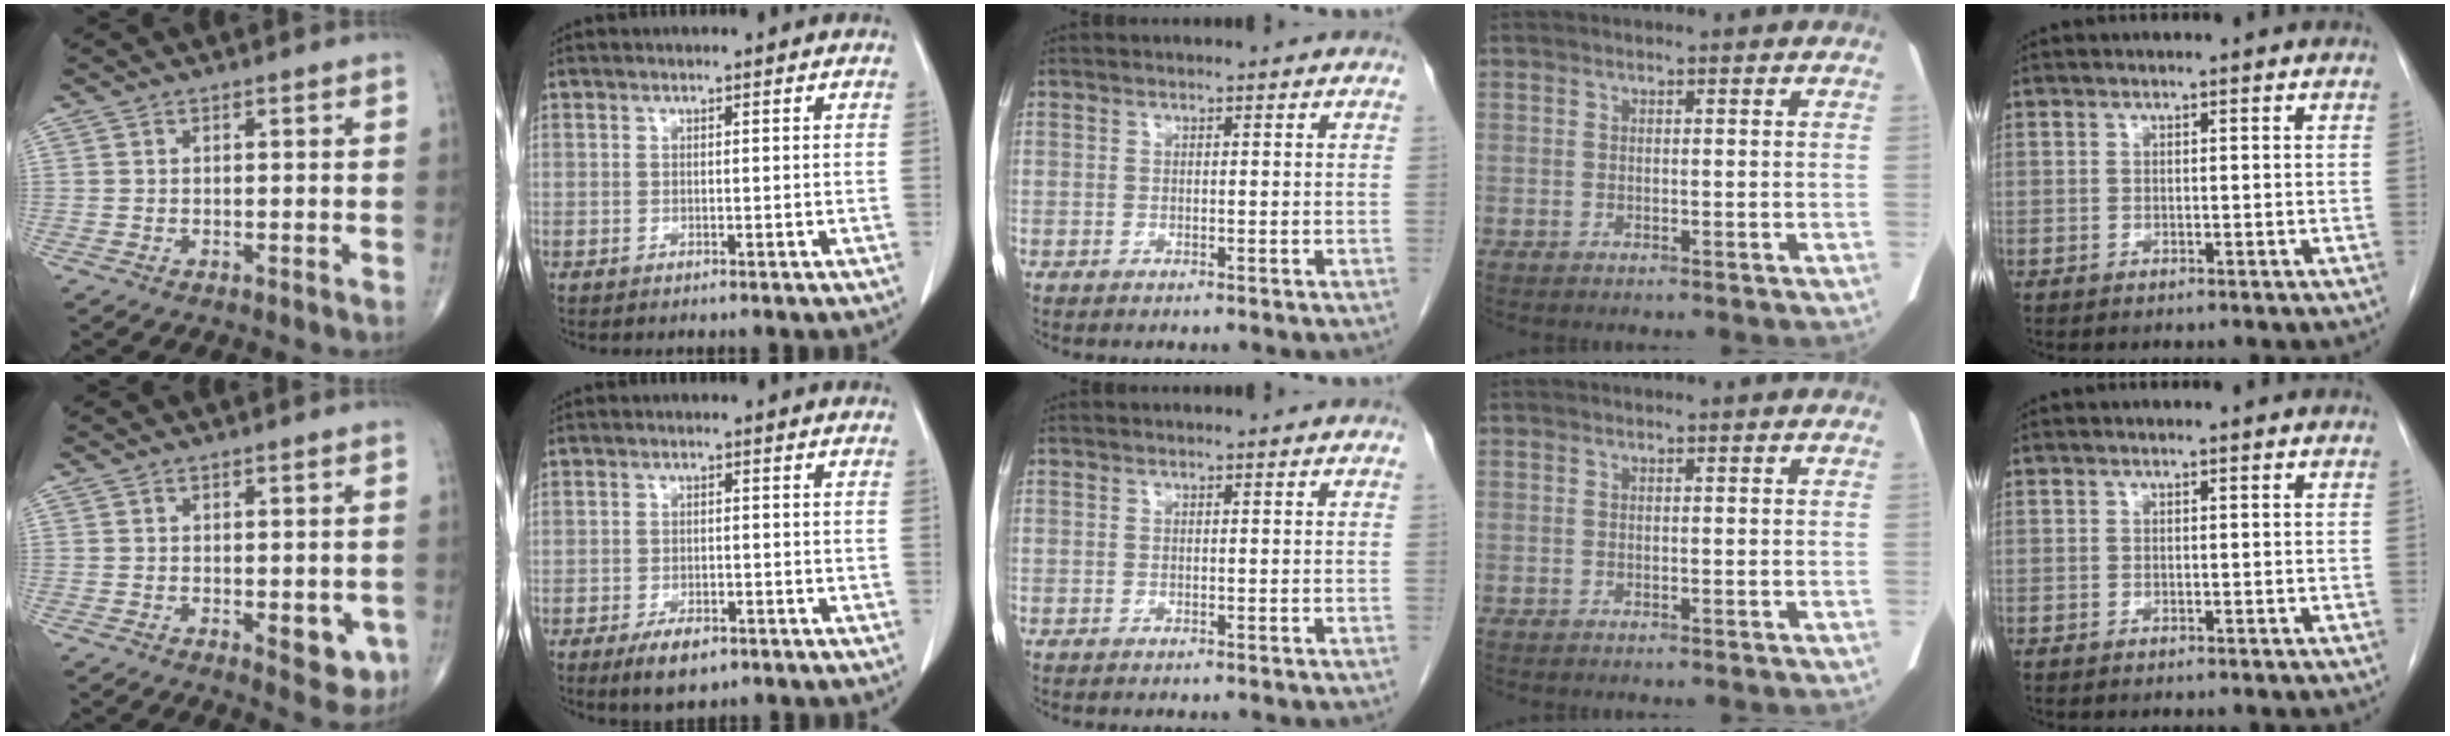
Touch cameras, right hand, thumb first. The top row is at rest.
{"thumb": {"total": 6.2, "force": [-1.5, 3.0, 5.2], "torque": [-0.041, -0.008, -0.012]}, "index": {"total": 4.7, "force": [-3.0, 2.0, 3.0], "torque": [-0.053, -0.003, -0.043]}}